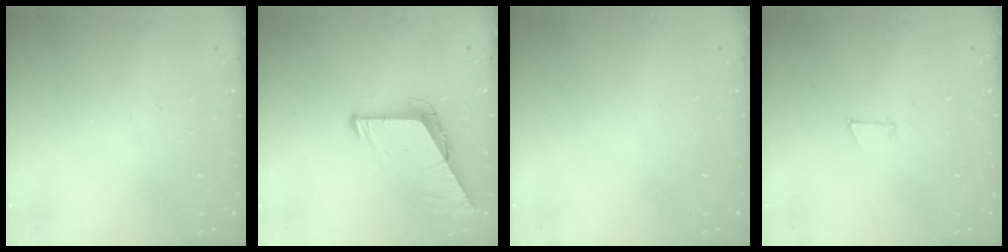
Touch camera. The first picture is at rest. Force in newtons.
{"total": 7.1, "press": 7.1, "slide": 0.5}
{"total": 0.0}
{"total": 3.3, "press": 3.3, "slide": 0.6}